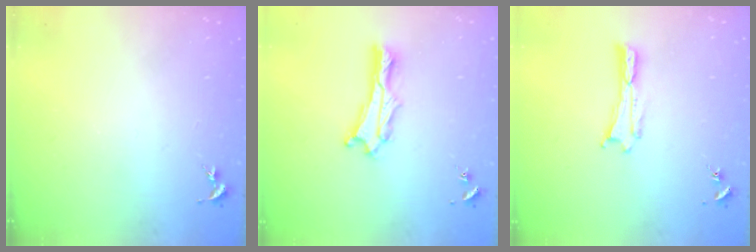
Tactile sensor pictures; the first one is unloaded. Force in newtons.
{"total": 1.9, "press": 1.9, "slide": 0.2}
{"total": 0.0}